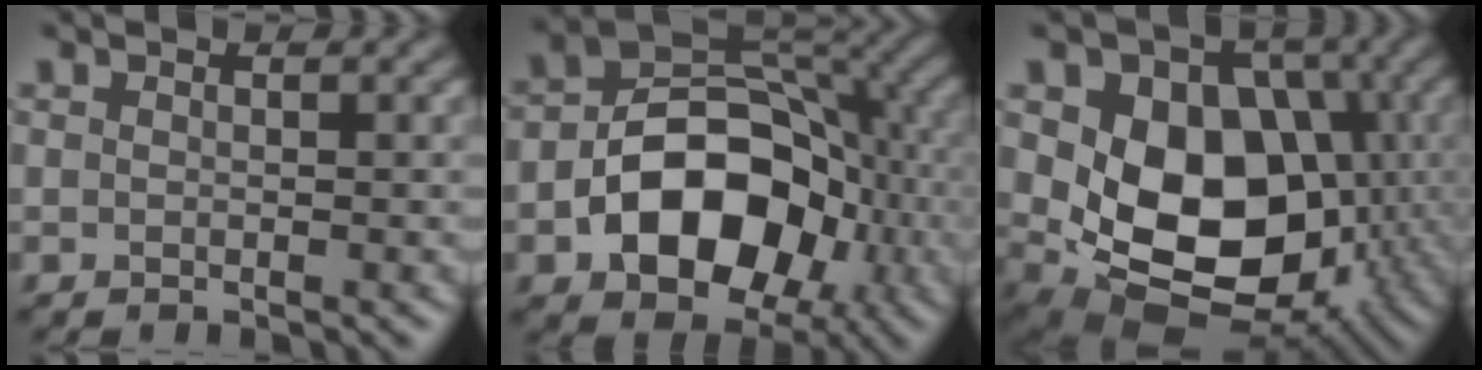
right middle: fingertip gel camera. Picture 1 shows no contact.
{"total": 11.4, "force": [-3.2, 7.8, 7.8], "torque": [-0.117, 0.002, -0.056]}
{"total": 13.6, "force": [-0.3, 10.2, 9.0], "torque": [-0.111, -0.019, -0.007]}